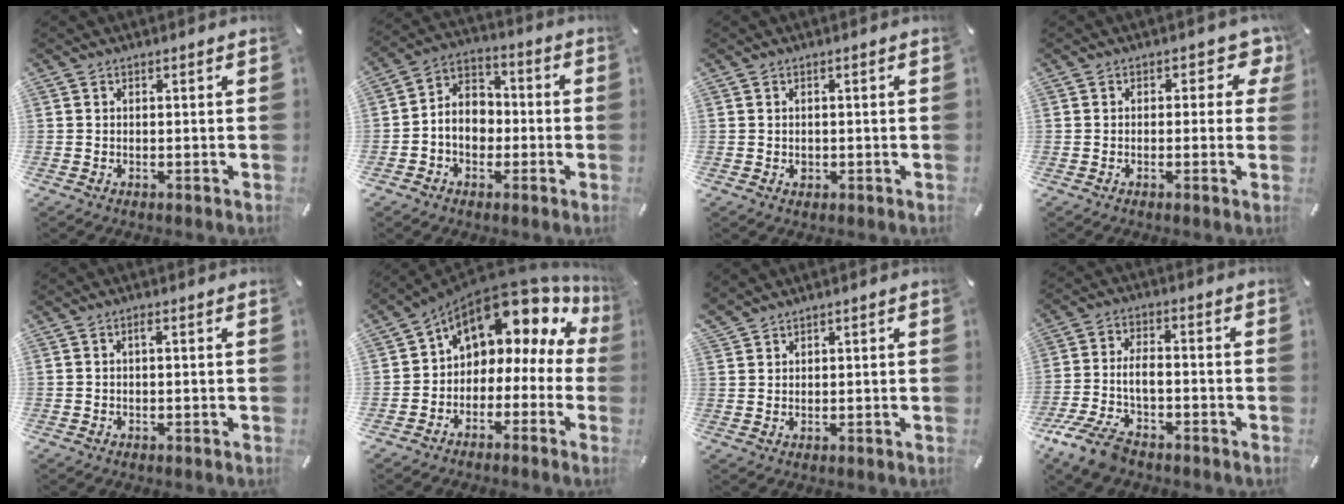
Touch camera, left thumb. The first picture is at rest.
{"total": 7.7, "force": [-2.0, 6.6, 3.4], "torque": [-0.079, 0.019, -0.039]}
{"total": 1.0, "force": [-0.1, 1.0, 0.4], "torque": [-0.008, 0.004, -0.002]}
{"total": 4.4, "force": [1.3, 2.8, 3.1], "torque": [-0.027, -0.009, 0.014]}
{"total": 1.1, "force": [0.1, 0.1, 1.1], "torque": [-0.019, -0.001, 0.001]}
{"total": 11.6, "force": [7.9, 6.0, 5.9], "torque": [-0.098, -0.077, 0.131]}
{"total": 2.1, "force": [2.0, 0.4, 0.5], "torque": [-0.012, -0.006, 0.039]}
{"total": 9.3, "force": [-4.5, 5.1, 6.2], "torque": [-0.143, 0.012, -0.088]}